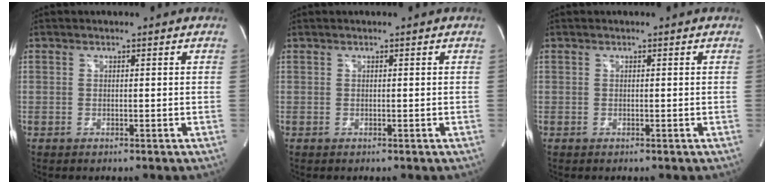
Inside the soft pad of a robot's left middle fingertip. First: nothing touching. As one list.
[{"total": 0.0}, {"total": 0.0}]